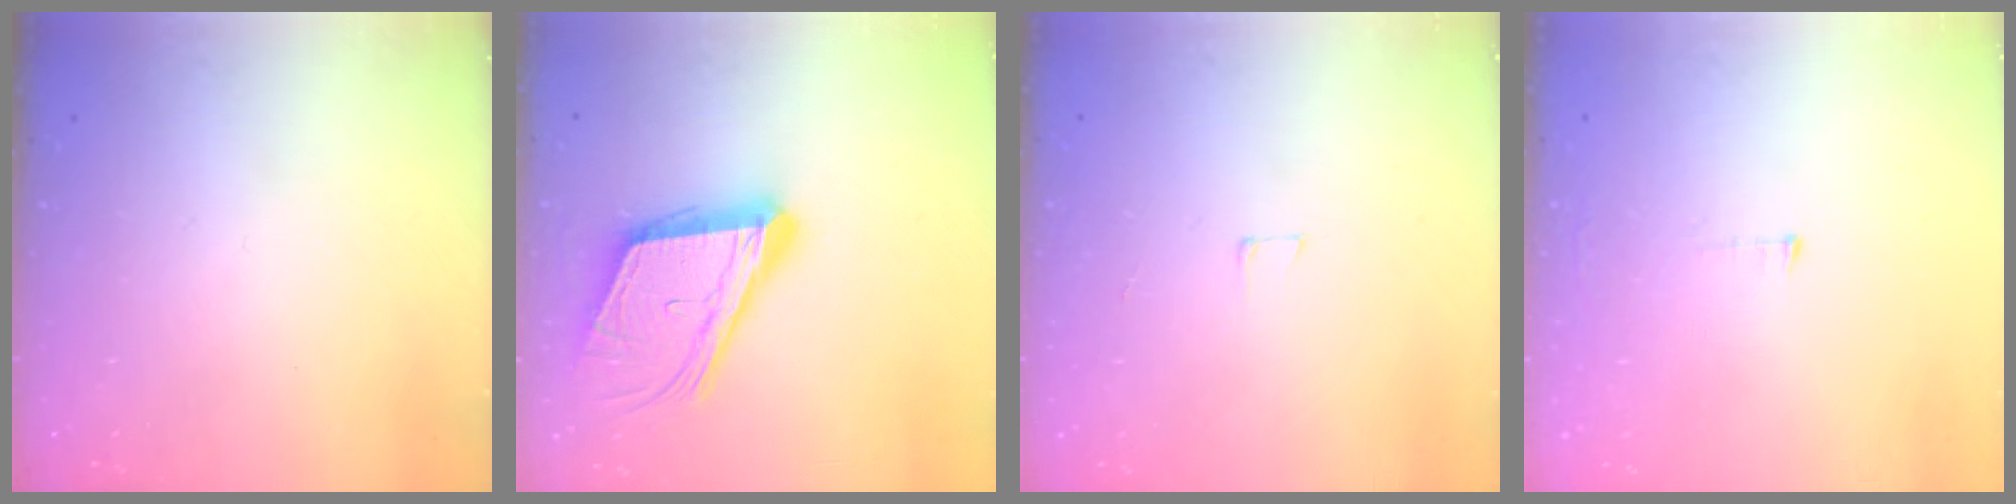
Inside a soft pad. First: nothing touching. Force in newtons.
{"total": 20.0, "press": 19.6, "slide": 3.9}
{"total": 3.0, "press": 3.0, "slide": 0.2}
{"total": 3.0, "press": 3.0, "slide": 0.3}